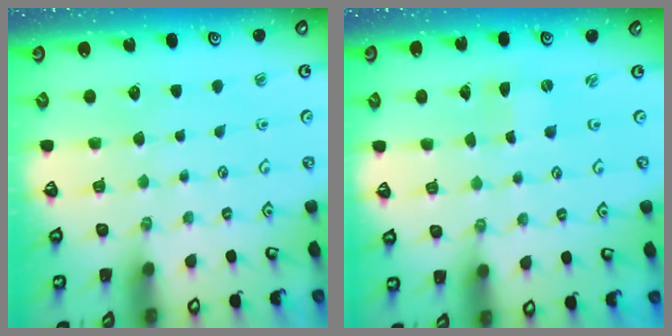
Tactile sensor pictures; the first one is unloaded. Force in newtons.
{"total": 0.0}